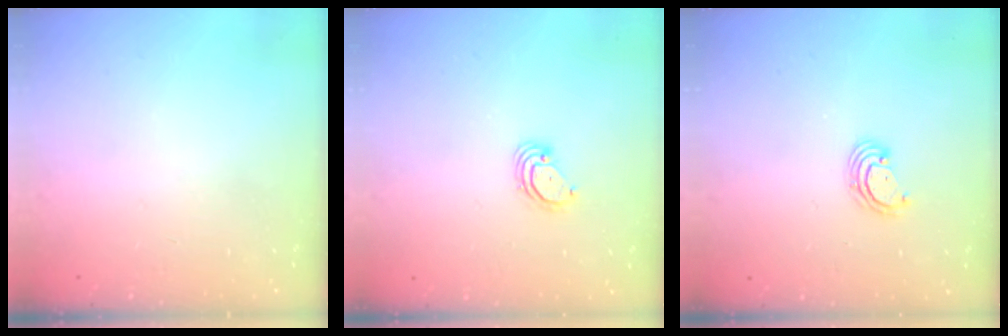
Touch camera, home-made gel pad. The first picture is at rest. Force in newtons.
{"total": 3.7, "press": 3.7, "slide": 0.3}
{"total": 2.6, "press": 2.6, "slide": 0.2}